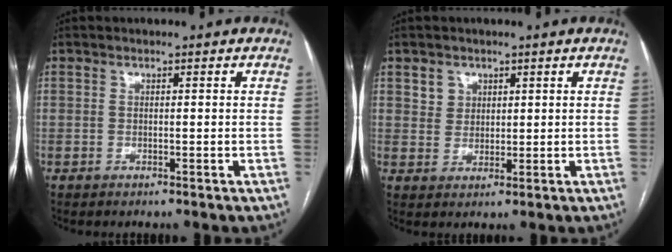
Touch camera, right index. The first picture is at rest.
{"total": 2.8, "force": [1.4, 2.4, 0.3], "torque": [-0.002, 0.002, 0.025]}